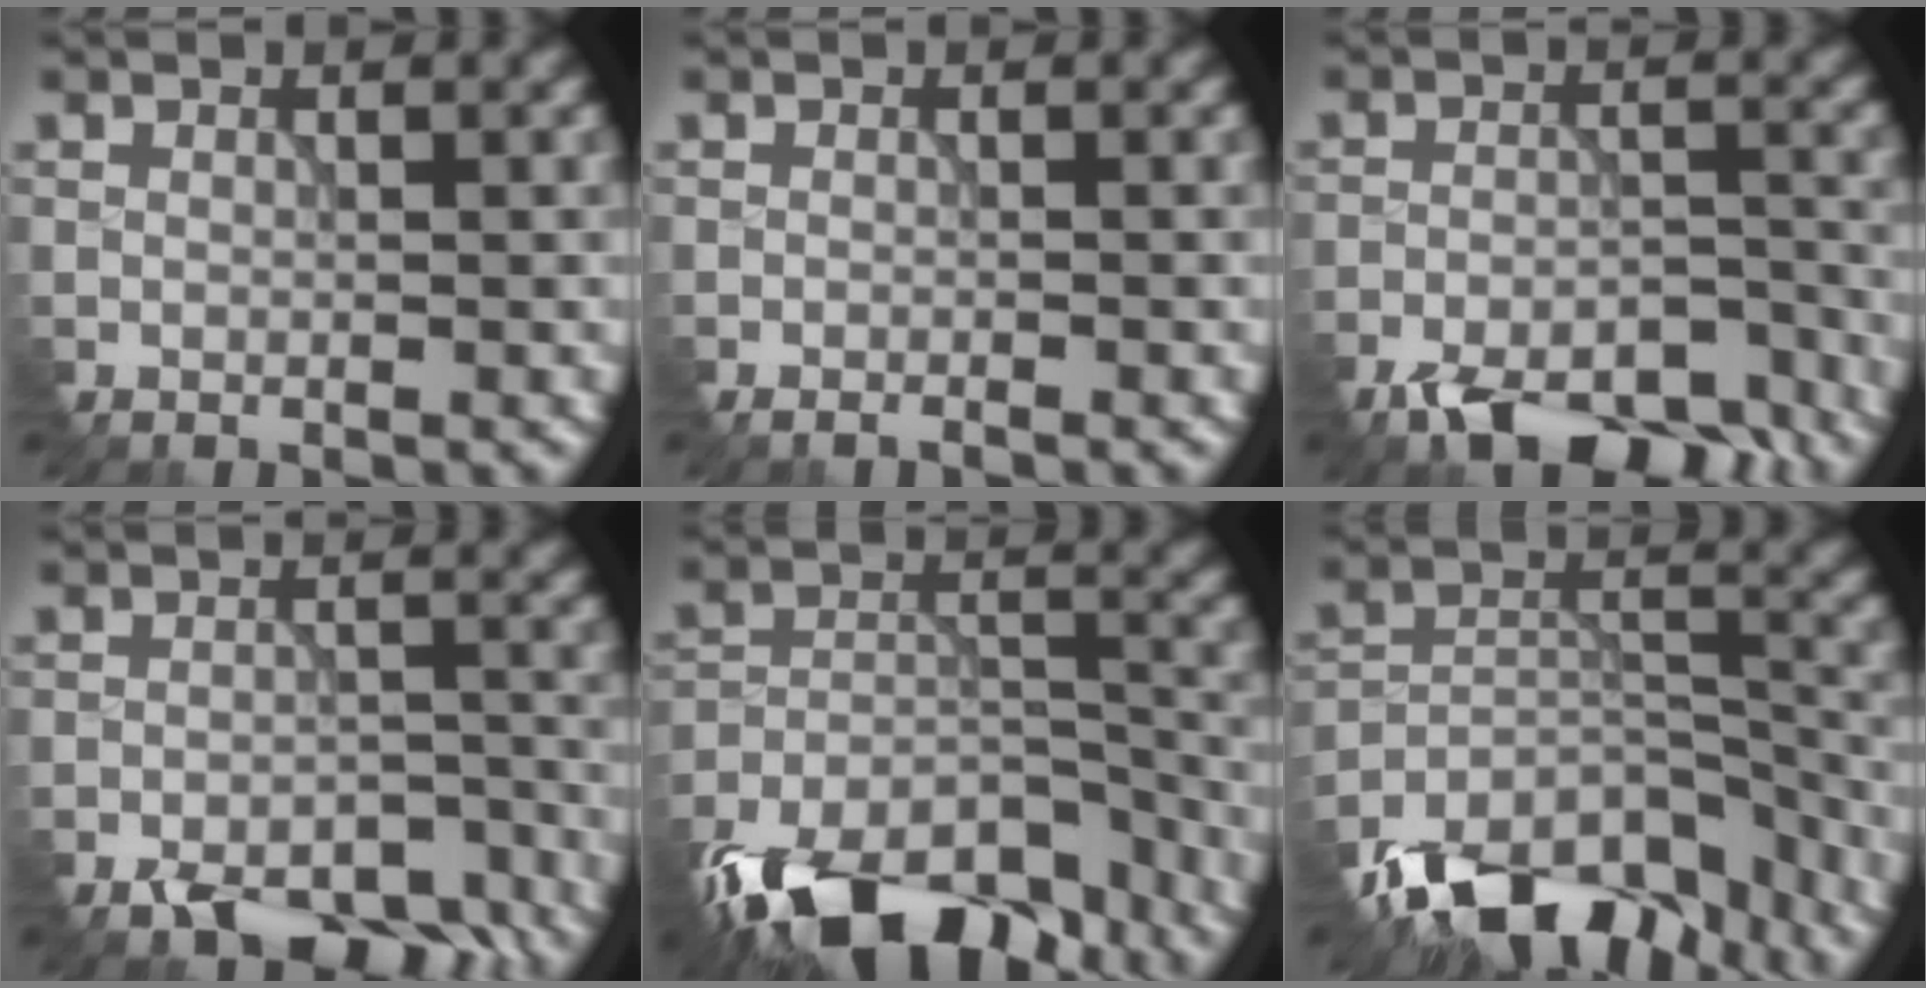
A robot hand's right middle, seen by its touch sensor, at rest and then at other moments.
{"total": 1.0, "force": [-0.9, -0.1, 0.5], "torque": [-0.014, -0.005, -0.017]}
{"total": 8.8, "force": [-7.4, 2.7, 4.0], "torque": [-0.063, -0.019, -0.114]}
{"total": 7.3, "force": [-6.1, 2.6, 3.0], "torque": [-0.044, -0.014, -0.090]}
{"total": 14.4, "force": [-11.7, 5.8, 6.0], "torque": [-0.136, -0.019, -0.181]}
{"total": 12.1, "force": [-9.9, 5.1, 4.8], "torque": [-0.101, 0.002, -0.157]}